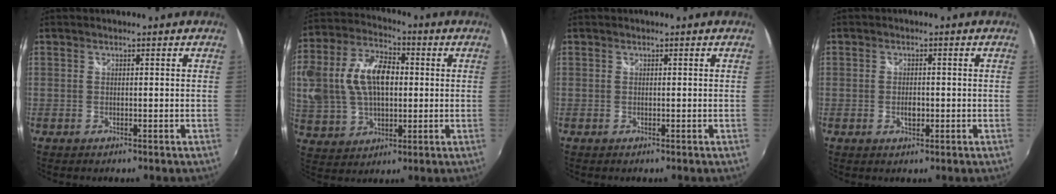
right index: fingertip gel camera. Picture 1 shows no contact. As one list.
[{"total": 18.9, "force": [2.2, 12.0, 14.5], "torque": [-0.319, 0.026, 0.043]}, {"total": 0.0}, {"total": 2.3, "force": [-0.5, 1.5, 1.8], "torque": [-0.029, -0.001, -0.009]}]